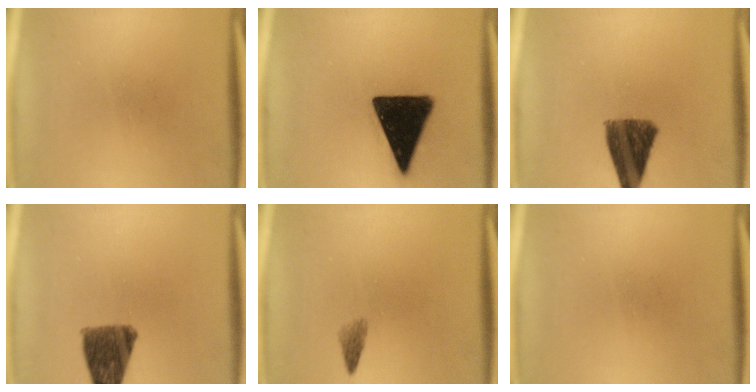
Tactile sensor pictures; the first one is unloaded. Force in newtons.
{"total": 17.9}
{"total": 10.3}
{"total": 9.8}
{"total": 1.5}
{"total": 0.0}